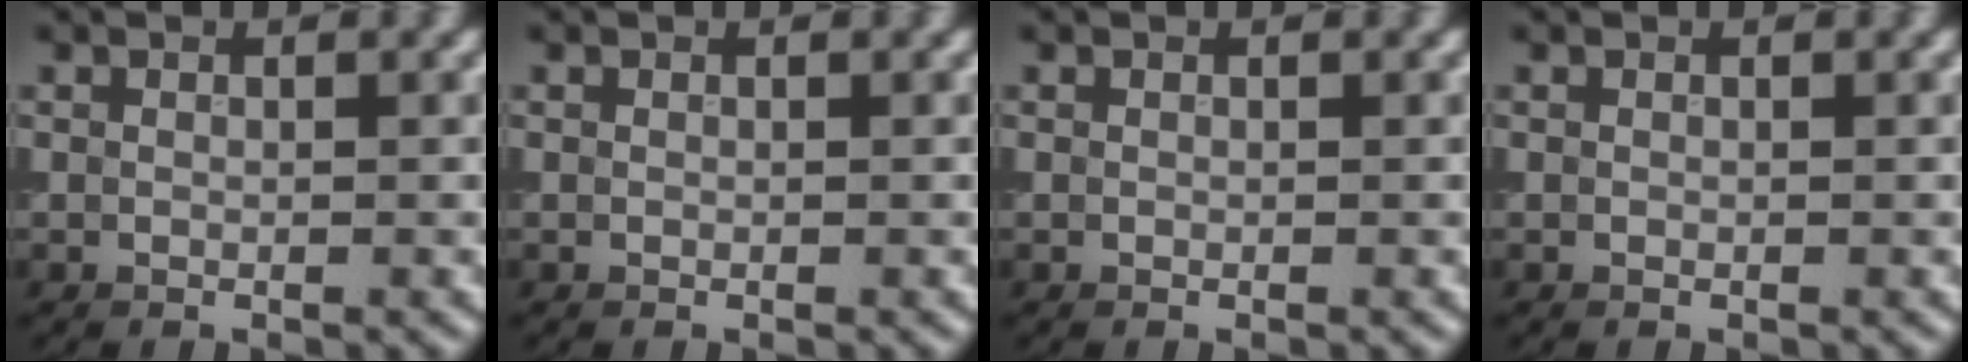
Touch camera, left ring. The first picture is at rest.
{"total": 0.0}
{"total": 0.0}
{"total": 0.0}